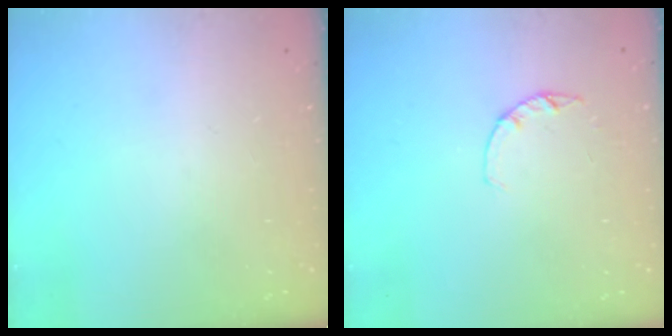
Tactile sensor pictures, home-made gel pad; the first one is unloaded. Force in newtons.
{"total": 2.2, "press": 2.2, "slide": 0.4}